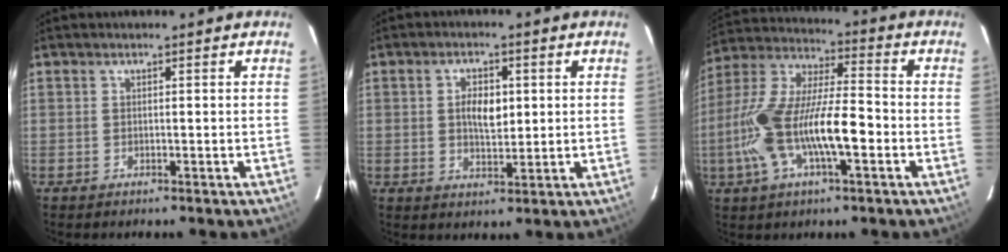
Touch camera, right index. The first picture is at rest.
{"total": 5.3, "force": [0.8, 2.9, 4.4], "torque": [-0.078, 0.004, 0.016]}
{"total": 18.1, "force": [-4.9, 5.1, 16.7], "torque": [-0.329, -0.006, -0.094]}